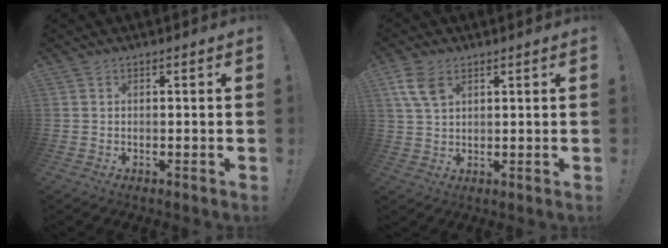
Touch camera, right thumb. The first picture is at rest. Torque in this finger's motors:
{"motor_torque": [1.16, 0.71, 0.53, -0.51, 0.19]}